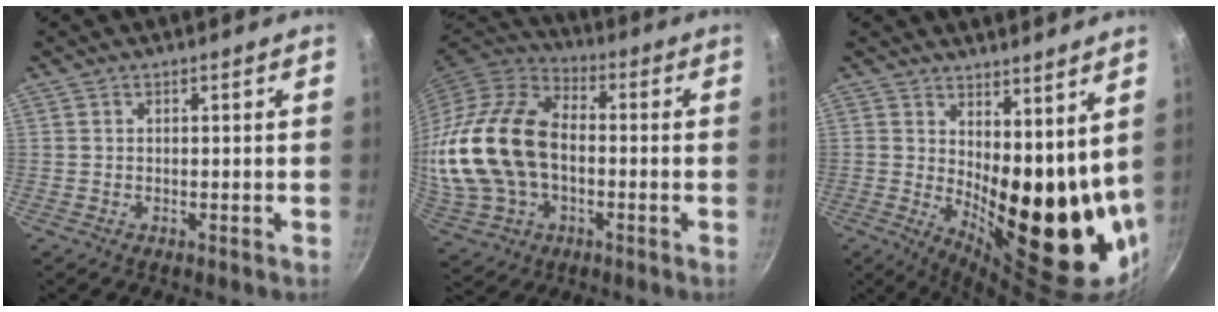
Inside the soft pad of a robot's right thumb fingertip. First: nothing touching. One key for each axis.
{"total": 23.0, "fx": -1.2, "fy": 15.6, "fz": 16.8, "tx": -0.329, "ty": 0.032, "tz": -0.017}
{"total": 18.2, "fx": 5.2, "fy": 8.2, "fz": 15.3, "tx": -0.181, "ty": -0.062, "tz": 0.097}